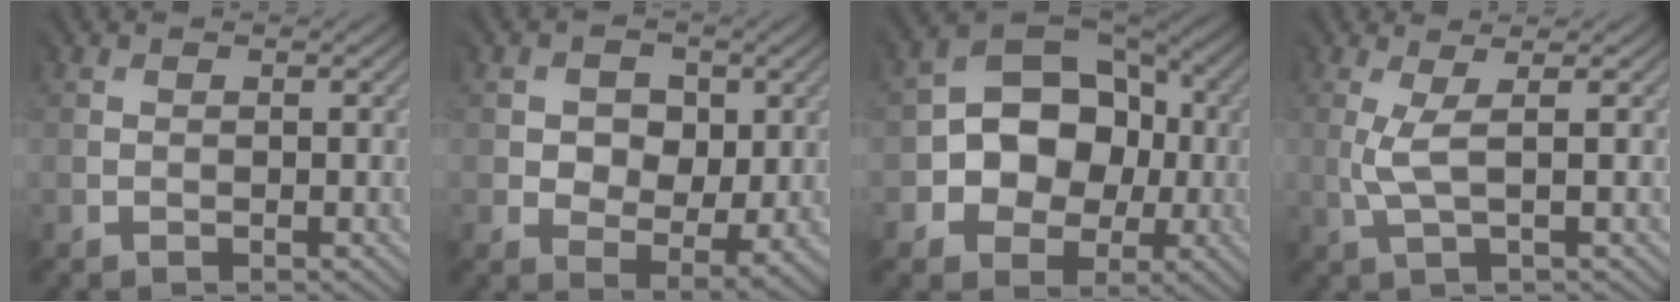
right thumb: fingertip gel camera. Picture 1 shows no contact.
{"total": 5.9, "force": [1.6, 4.8, 3.0], "torque": [-0.056, -0.010, 0.027]}
{"total": 9.6, "force": [-1.1, 7.8, 5.5], "torque": [-0.080, 0.013, -0.037]}
{"total": 2.0, "force": [0.4, -0.1, 2.0], "torque": [-0.054, 0.005, 0.008]}